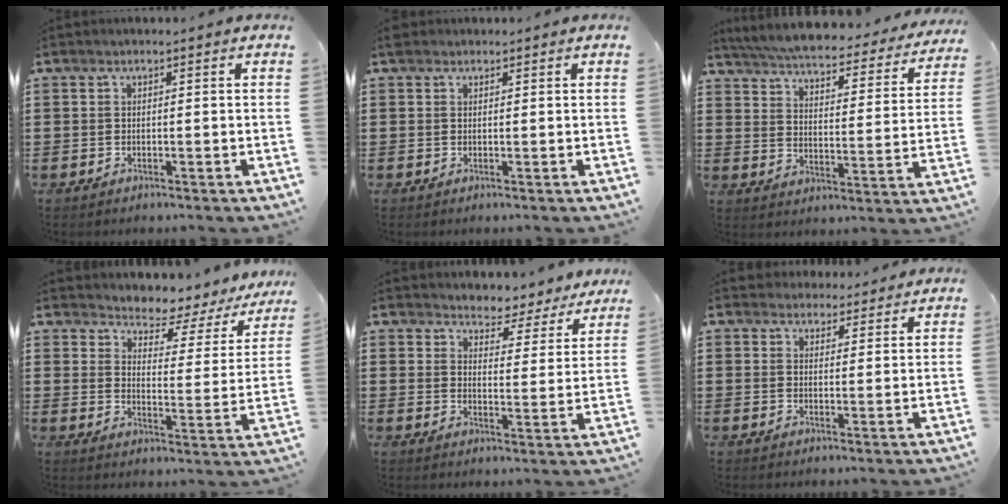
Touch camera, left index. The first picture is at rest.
{"total": 1.0, "force": [0.8, 0.6, 0.2], "torque": [-0.007, 0.004, 0.015]}
{"total": 5.3, "force": [5.0, -0.1, 1.6], "torque": [-0.059, -0.041, 0.081]}
{"total": 4.0, "force": [3.8, 0.9, 0.7], "torque": [-0.026, -0.040, 0.055]}
{"total": 3.5, "force": [3.4, 0.6, -0.5], "torque": [-0.017, -0.029, 0.055]}
{"total": 3.4, "force": [3.1, 1.3, -0.1], "torque": [-0.011, -0.001, 0.060]}